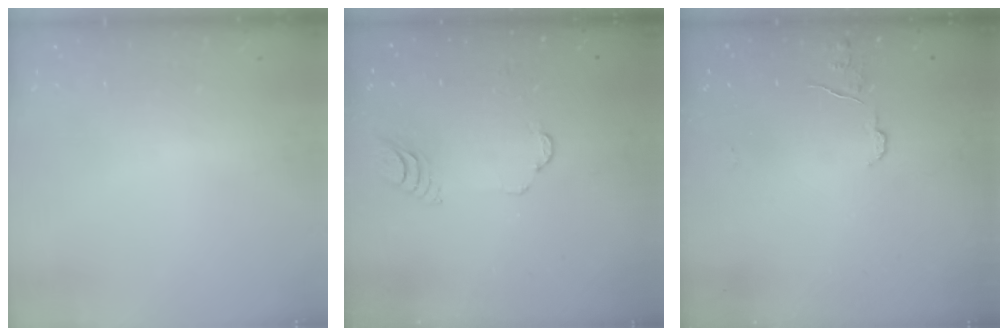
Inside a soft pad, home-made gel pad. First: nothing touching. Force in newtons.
{"total": 4.2, "press": 4.2, "slide": 0.4}
{"total": 6.8, "press": 6.8, "slide": 0.6}